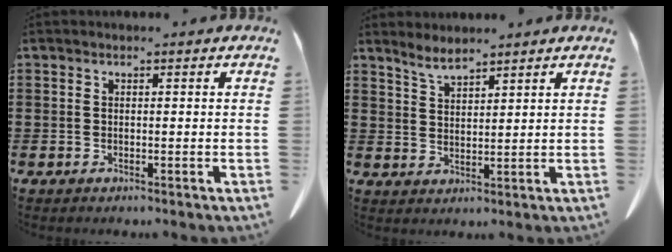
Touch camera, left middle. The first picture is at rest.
{"total": 3.4, "force": [3.0, 0.6, 1.5], "torque": [-0.038, -0.005, 0.056]}